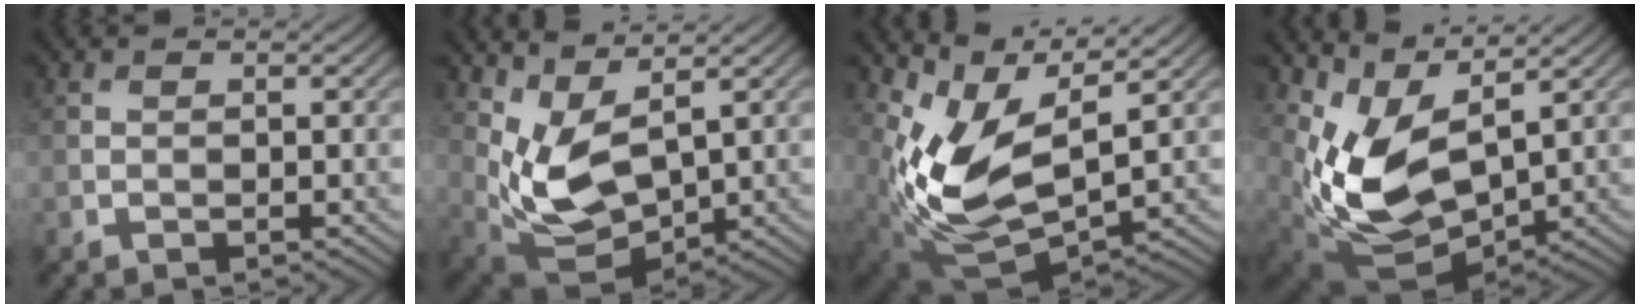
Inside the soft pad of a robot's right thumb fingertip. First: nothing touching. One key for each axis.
{"total": 7.8, "fx": 3.2, "fy": 3.5, "fz": 6.2, "tx": -0.152, "ty": -0.009, "tz": 0.070}
{"total": 10.0, "fx": 2.8, "fy": 5.2, "fz": 8.1, "tx": -0.179, "ty": -0.014, "tz": 0.064}
{"total": 8.6, "fx": 2.2, "fy": 4.9, "fz": 6.7, "tx": -0.151, "ty": -0.021, "tz": 0.055}